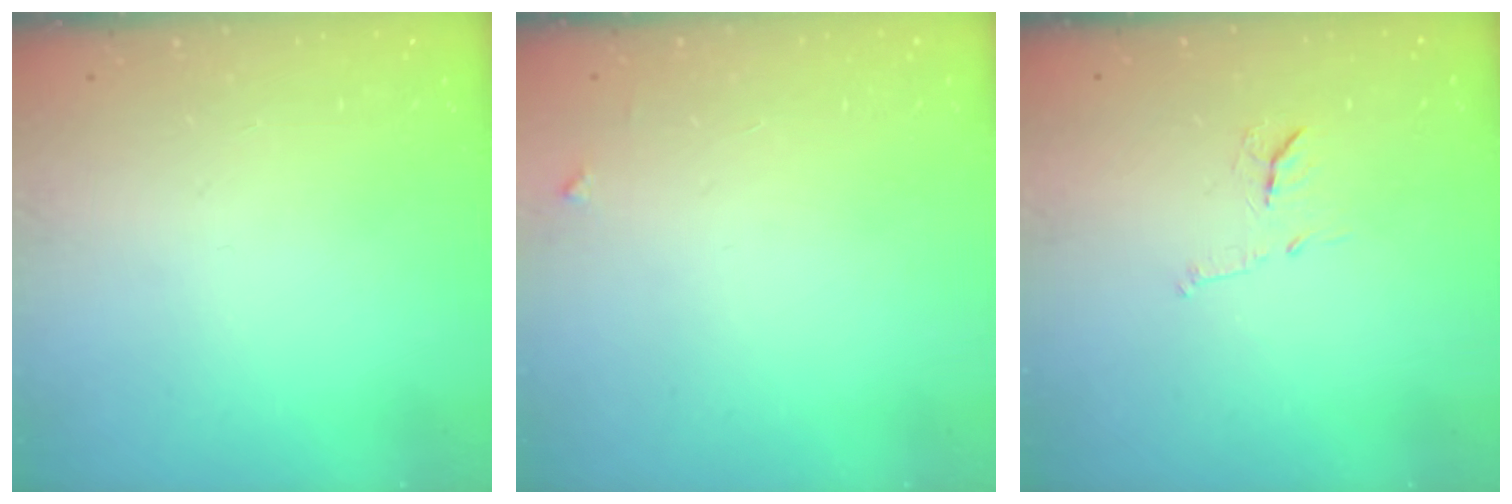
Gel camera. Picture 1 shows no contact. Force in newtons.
{"total": 3.3, "press": 3.3, "slide": 0.4}
{"total": 9.1, "press": 9.1, "slide": 0.5}